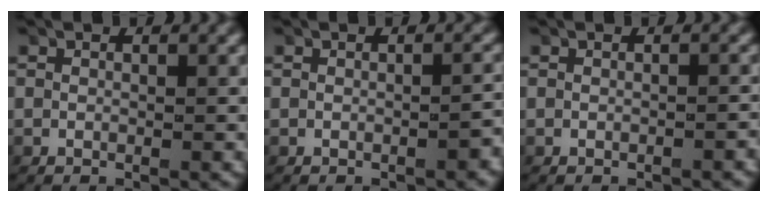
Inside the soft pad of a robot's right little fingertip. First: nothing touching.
{"total": 1.1, "force": [-0.7, 0.2, 0.8], "torque": [-0.009, 0.005, -0.013]}
{"total": 0.7, "force": [-0.6, -0.1, 0.2], "torque": [-0.002, 0.003, -0.010]}